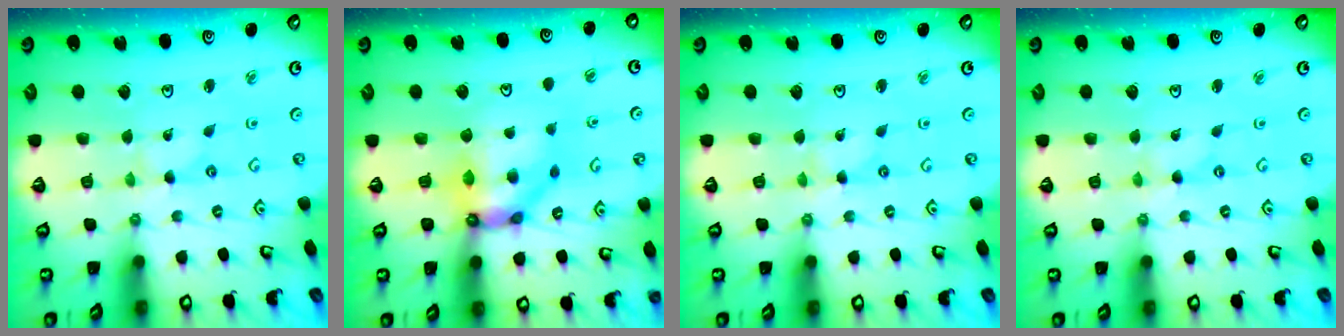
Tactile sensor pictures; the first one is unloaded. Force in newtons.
{"total": 10.0, "press": 10.0, "slide": 0.4}
{"total": 0.0}
{"total": 0.0}